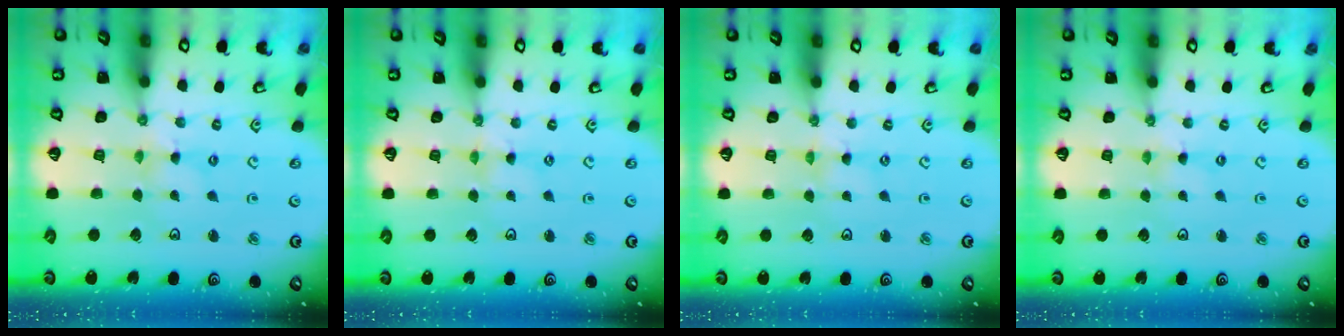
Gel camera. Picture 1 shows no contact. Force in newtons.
{"total": 0.0}
{"total": 0.0}
{"total": 0.0}